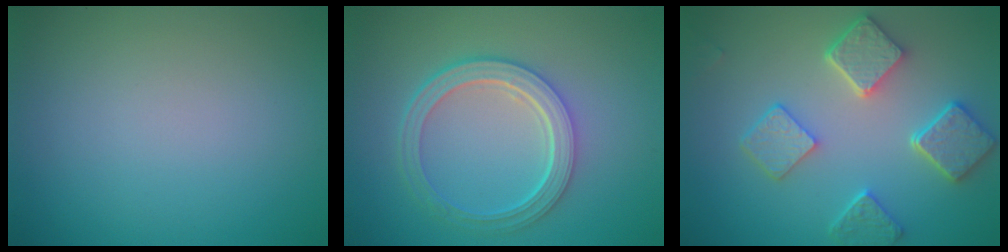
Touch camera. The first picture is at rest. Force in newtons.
{"total": 5.0, "press": 3.8, "slide": 3.3}
{"total": 5.4, "press": 4.3, "slide": 3.2}